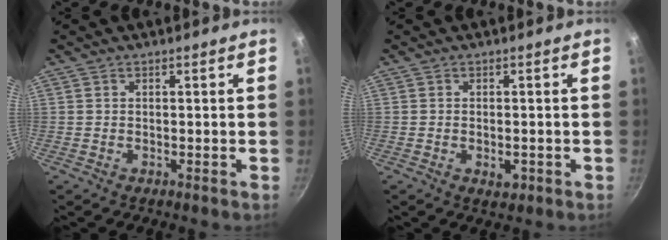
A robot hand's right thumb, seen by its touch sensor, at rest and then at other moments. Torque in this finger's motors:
{"motor_torque": [-0.62, -0.13, -0.50, 0.07, -0.05]}